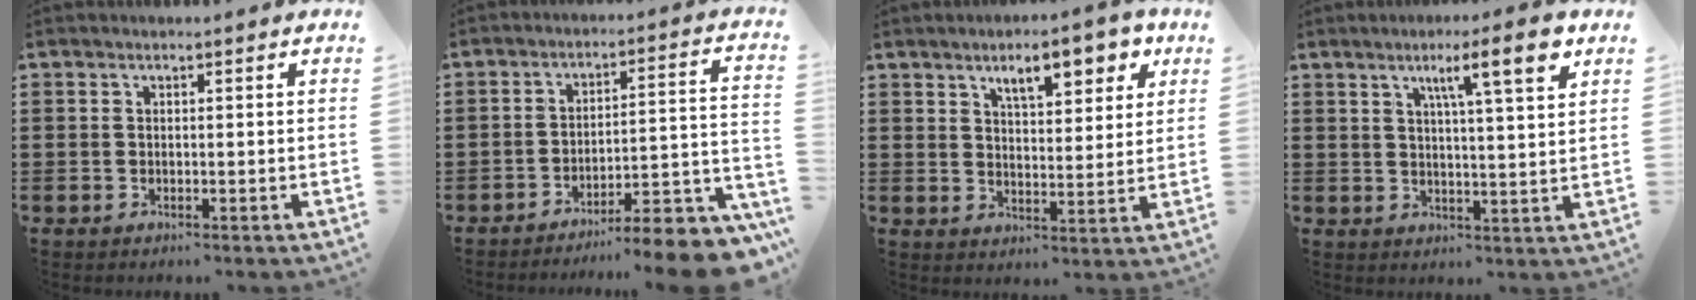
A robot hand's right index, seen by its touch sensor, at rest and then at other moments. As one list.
[{"total": 8.3, "force": [-7.5, 0.7, 3.5], "torque": [-0.041, 0.008, -0.141]}, {"total": 8.0, "force": [5.2, 2.8, 5.4], "torque": [-0.079, -0.008, 0.083]}, {"total": 7.5, "force": [4.2, 0.2, 6.2], "torque": [-0.108, -0.004, 0.062]}]